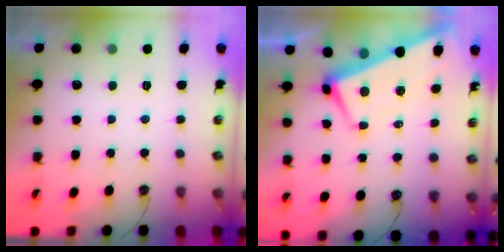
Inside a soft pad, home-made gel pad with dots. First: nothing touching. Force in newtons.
{"total": 1.0, "press": 0.3, "slide": 1.0}